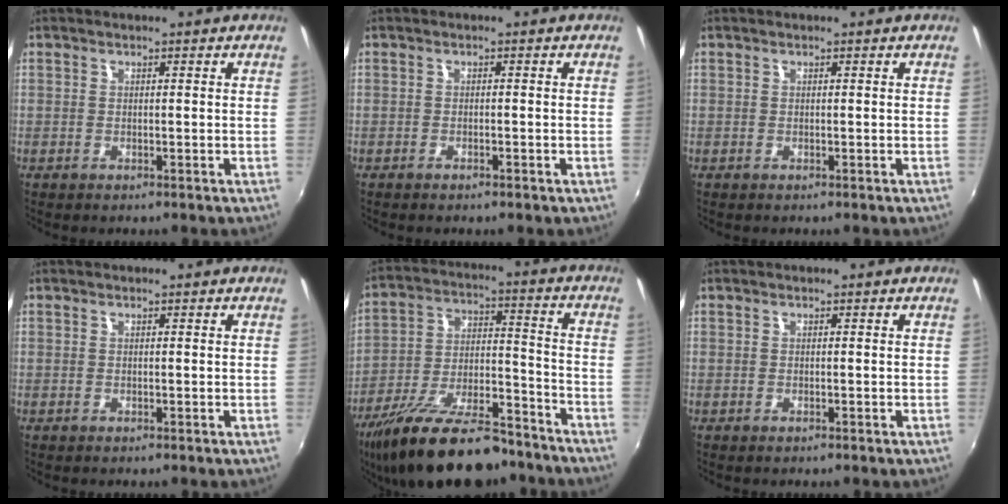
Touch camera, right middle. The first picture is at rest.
{"total": 0.9, "force": [-0.7, 0.3, 0.5], "torque": [-0.006, -0.001, -0.010]}
{"total": 0.0}
{"total": 0.0}
{"total": 22.6, "force": [-17.0, 7.6, 12.7], "torque": [-0.229, -0.013, -0.260]}
{"total": 0.0}